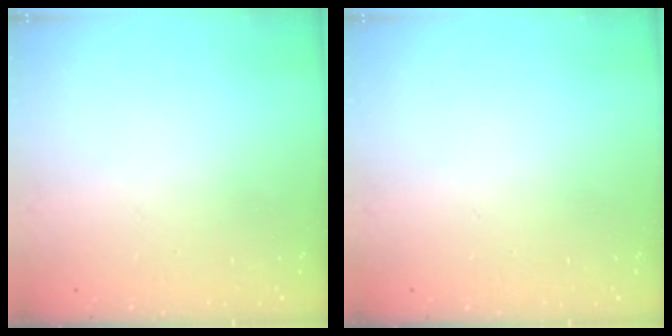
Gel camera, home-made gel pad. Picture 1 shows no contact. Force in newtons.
{"total": 0.0}